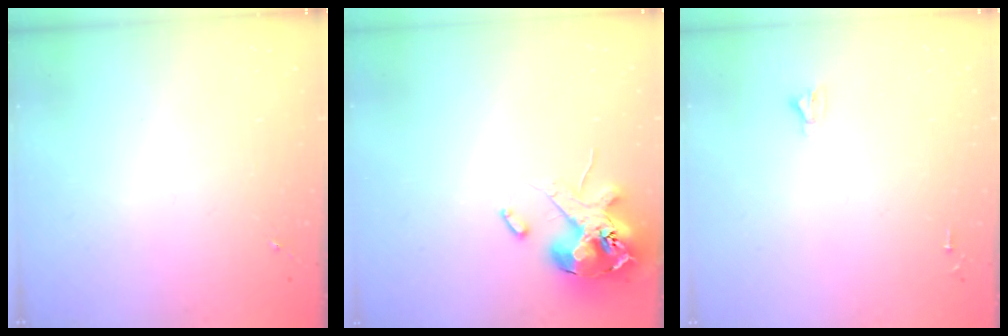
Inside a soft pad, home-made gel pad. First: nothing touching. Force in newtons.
{"total": 14.7, "press": 14.5, "slide": 2.1}
{"total": 2.0, "press": 2.0, "slide": 0.2}